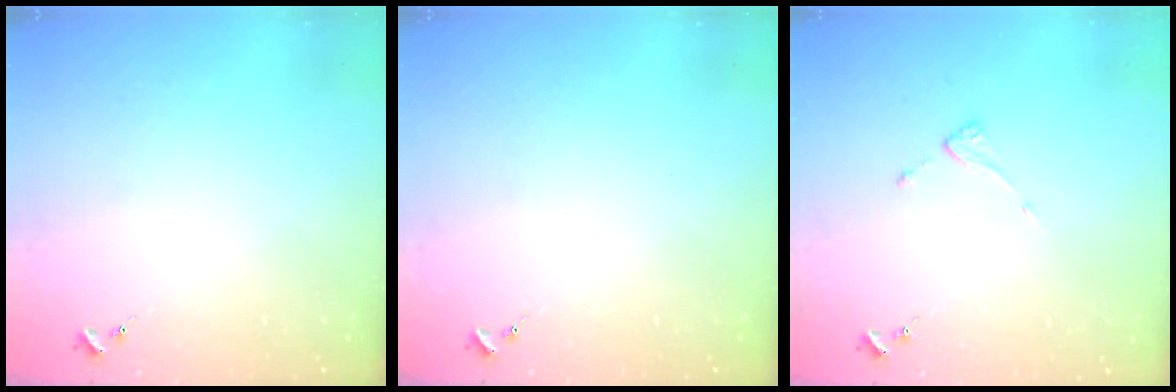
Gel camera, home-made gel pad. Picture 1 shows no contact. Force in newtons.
{"total": 0.0}
{"total": 3.6, "press": 3.6, "slide": 0.2}